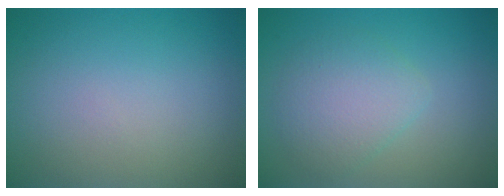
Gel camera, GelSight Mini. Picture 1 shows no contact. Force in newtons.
{"total": 3.4, "press": 3.4, "slide": 0.1}